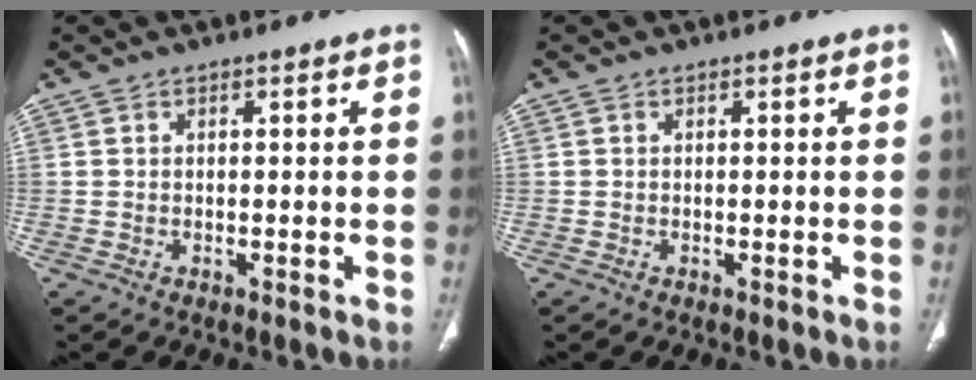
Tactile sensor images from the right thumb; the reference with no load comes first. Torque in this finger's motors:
{"motor_torque": [-0.23, -0.25, -0.21, 0.51, -0.02]}